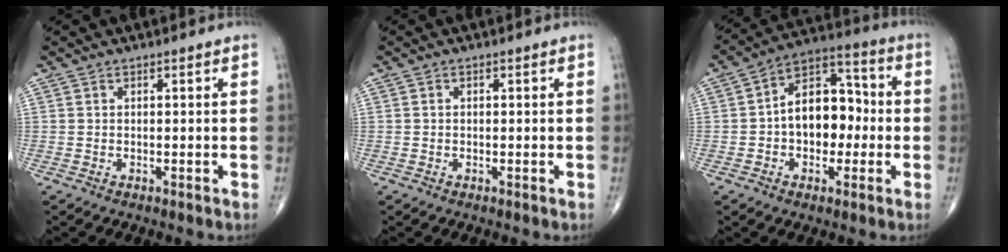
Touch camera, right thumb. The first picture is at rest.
{"total": 0.0}
{"total": 13.2, "force": [-1.0, 8.8, 9.8], "torque": [-0.115, 0.042, -0.025]}